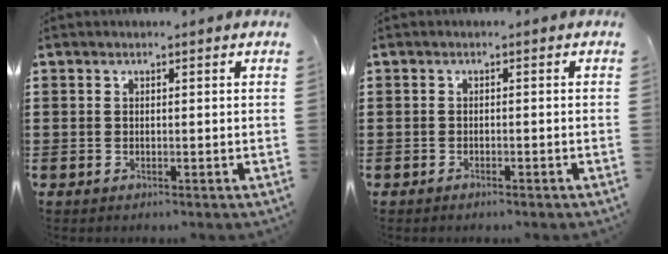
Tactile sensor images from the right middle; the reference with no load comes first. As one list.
[{"total": 0.6, "force": [-0.6, 0.1, 0.2], "torque": [-0.007, -0.002, -0.012]}]